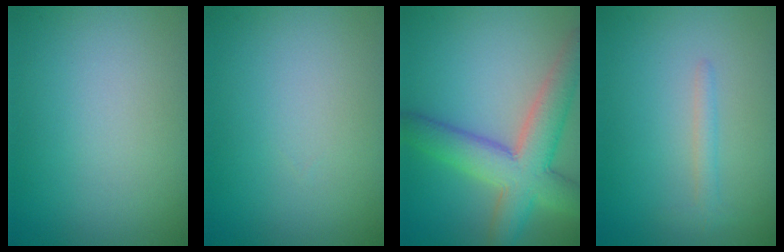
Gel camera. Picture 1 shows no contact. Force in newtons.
{"total": 0.0}
{"total": 7.5, "press": 7.5, "slide": 0.4}
{"total": 1.3, "press": 1.3, "slide": 0.1}